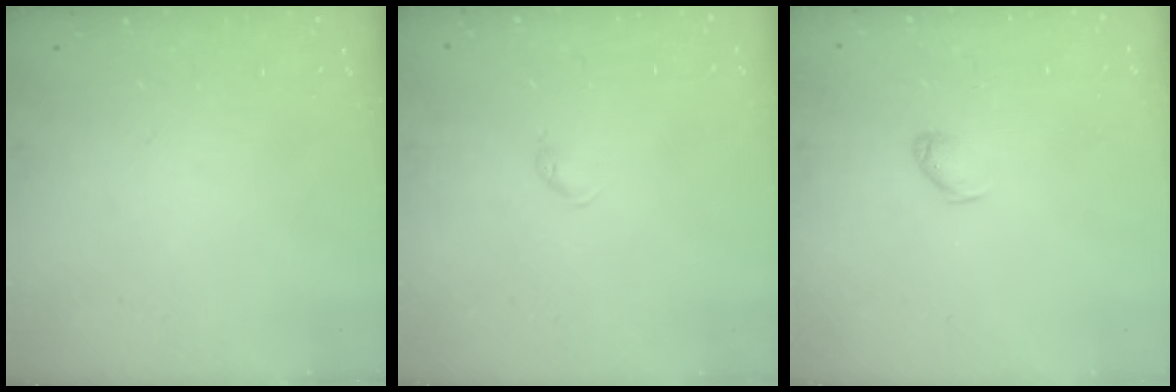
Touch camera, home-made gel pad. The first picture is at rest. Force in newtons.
{"total": 3.2, "press": 3.1, "slide": 0.6}
{"total": 3.9, "press": 3.8, "slide": 0.5}